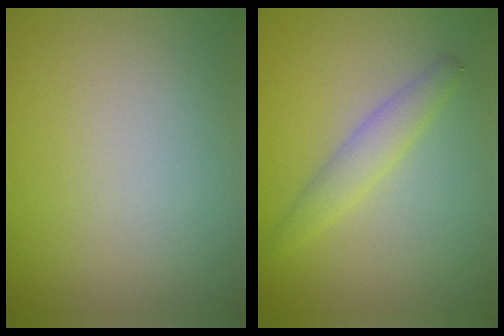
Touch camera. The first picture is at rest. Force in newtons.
{"total": 2.3, "press": 2.3, "slide": 0.1}